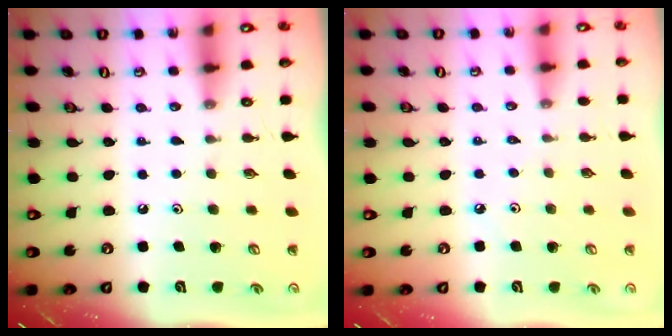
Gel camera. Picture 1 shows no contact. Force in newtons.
{"total": 0.8, "press": 0.7, "slide": 0.3}